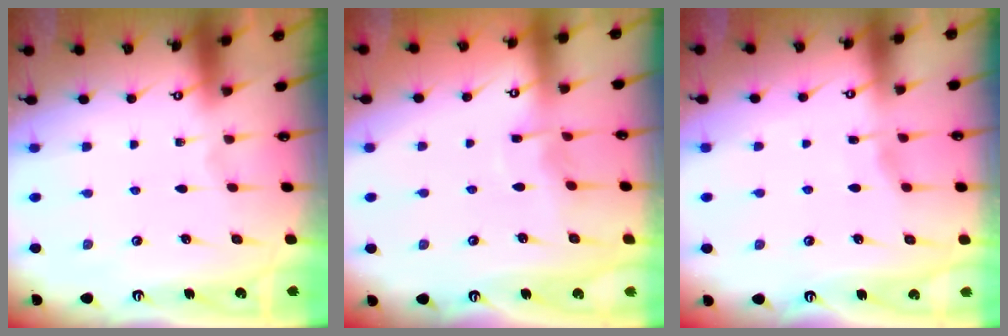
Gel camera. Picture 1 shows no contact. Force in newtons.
{"total": 4.2, "press": 4.2, "slide": 0.1}
{"total": 2.6, "press": 2.5, "slide": 0.4}